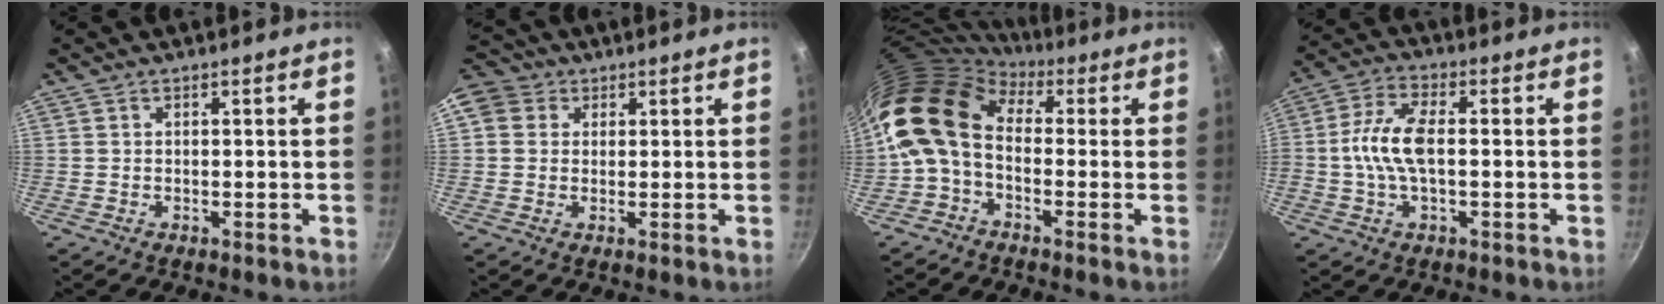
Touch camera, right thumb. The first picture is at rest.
{"total": 8.1, "force": [2.3, 7.0, 3.4], "torque": [-0.047, 0.013, 0.030]}
{"total": 13.1, "force": [0.9, 8.8, 9.7], "torque": [-0.171, 0.025, -0.008]}
{"total": 9.1, "force": [-0.4, 4.4, 8.0], "torque": [-0.167, 0.024, -0.018]}